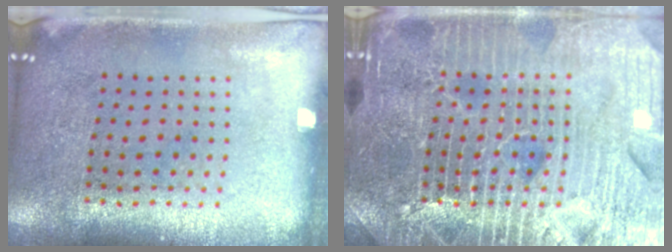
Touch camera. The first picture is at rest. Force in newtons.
{"total": 7.0, "press": 6.9, "slide": 0.9}